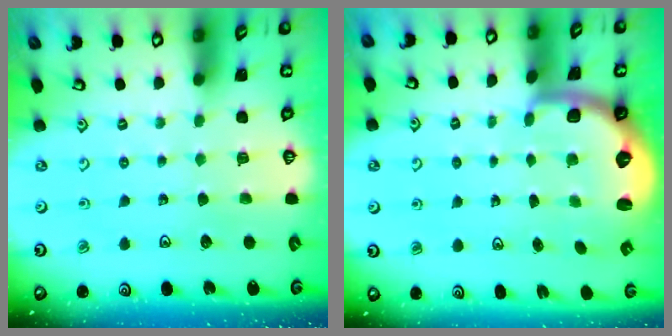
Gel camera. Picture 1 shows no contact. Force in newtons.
{"total": 2.1, "press": 2.0, "slide": 0.8}